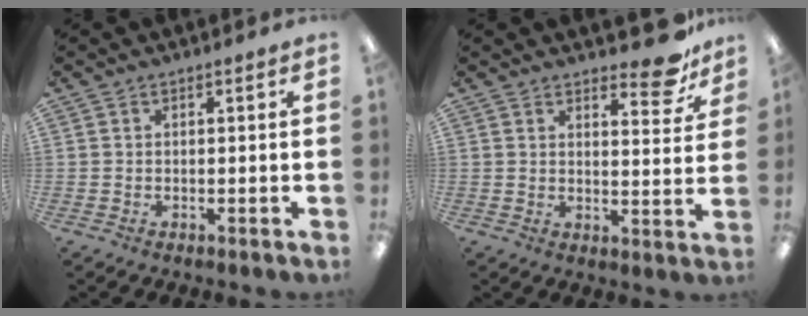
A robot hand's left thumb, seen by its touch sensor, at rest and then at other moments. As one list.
[{"total": 9.5, "force": [7.5, 3.2, 4.9], "torque": [-0.044, -0.054, 0.124]}]